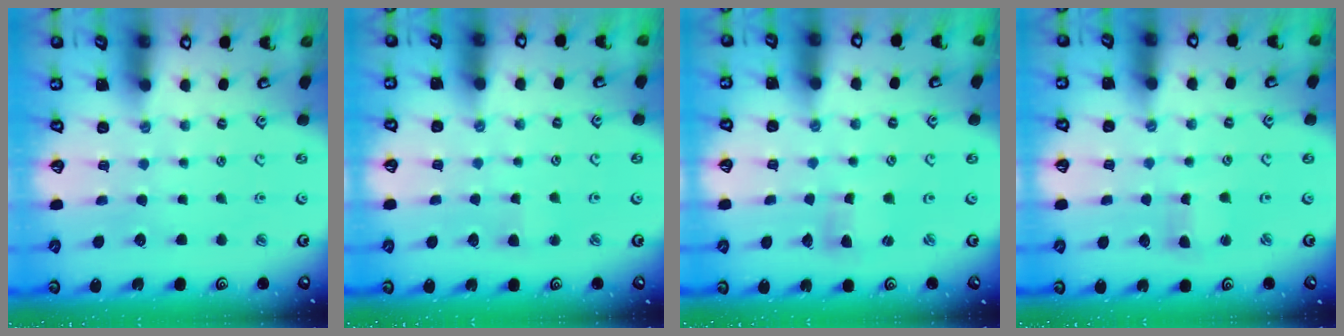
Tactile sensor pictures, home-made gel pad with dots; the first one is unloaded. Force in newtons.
{"total": 2.7, "press": 2.6, "slide": 0.4}
{"total": 0.8, "press": 0.8, "slide": 0.1}
{"total": 1.7, "press": 1.6, "slide": 0.2}